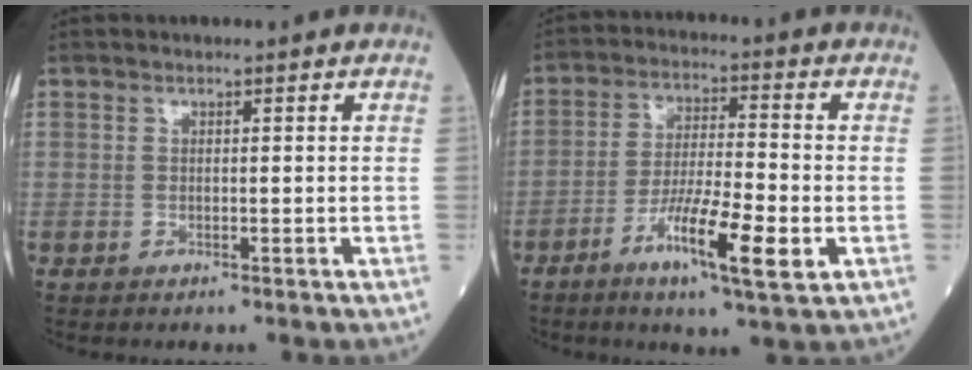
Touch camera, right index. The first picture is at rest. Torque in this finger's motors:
{"motor_torque": [0.47, -0.24, 0.22, 0.17]}